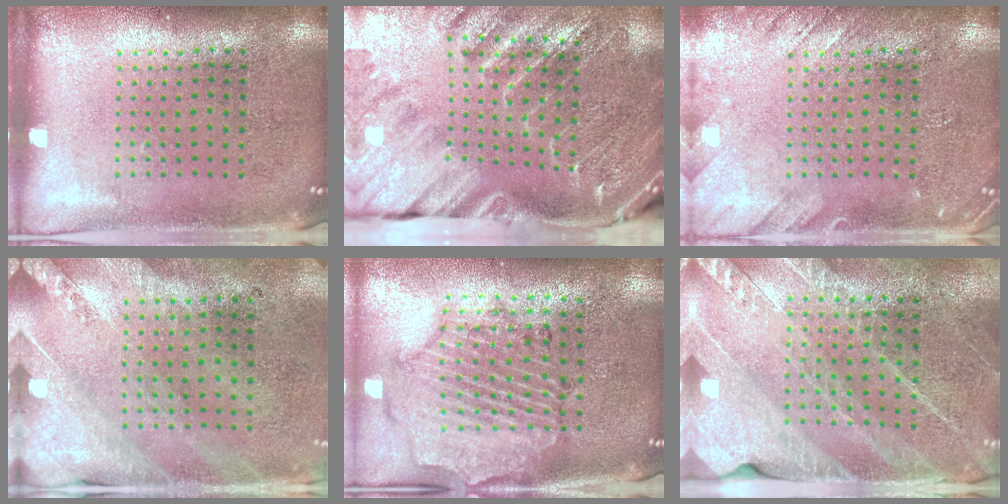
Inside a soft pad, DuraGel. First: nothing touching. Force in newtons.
{"total": 3.3, "press": 3.1, "slide": 0.9}
{"total": 2.1, "press": 2.1, "slide": 0.2}
{"total": 2.5, "press": 2.0, "slide": 1.4}
{"total": 1.6, "press": 1.5, "slide": 0.3}
{"total": 2.7, "press": 2.7, "slide": 0.1}